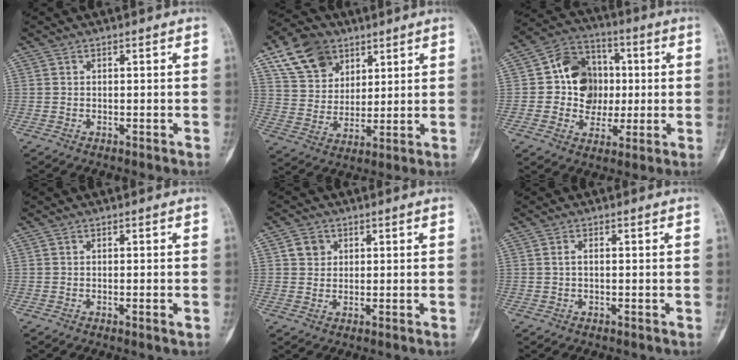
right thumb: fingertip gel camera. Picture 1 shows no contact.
{"total": 13.0, "force": [7.3, 9.1, 5.7], "torque": [-0.081, -0.018, 0.140]}
{"total": 13.0, "force": [0.5, 11.3, 6.5], "torque": [-0.046, 0.019, 0.005]}
{"total": 1.2, "force": [-0.3, 0.2, 1.1], "torque": [-0.017, 0.000, -0.004]}
{"total": 2.9, "force": [1.1, 2.6, 0.9], "torque": [-0.001, -0.004, 0.016]}
{"total": 1.1, "force": [0.1, 0.5, 1.0], "torque": [-0.021, 0.004, 0.001]}